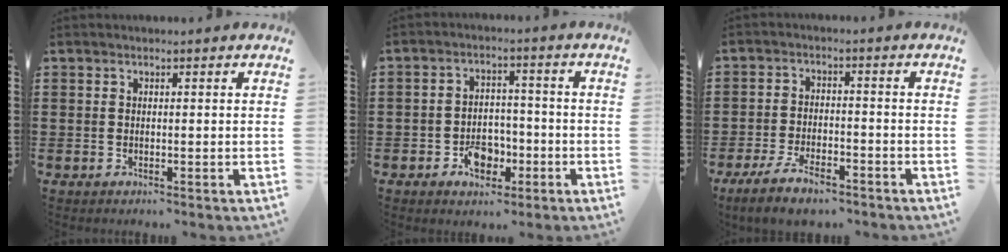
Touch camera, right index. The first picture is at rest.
{"total": 5.4, "force": [-2.5, 3.6, 3.2], "torque": [-0.048, 0.005, -0.042]}
{"total": 5.6, "force": [-4.2, 1.7, 3.4], "torque": [-0.074, 0.001, -0.081]}